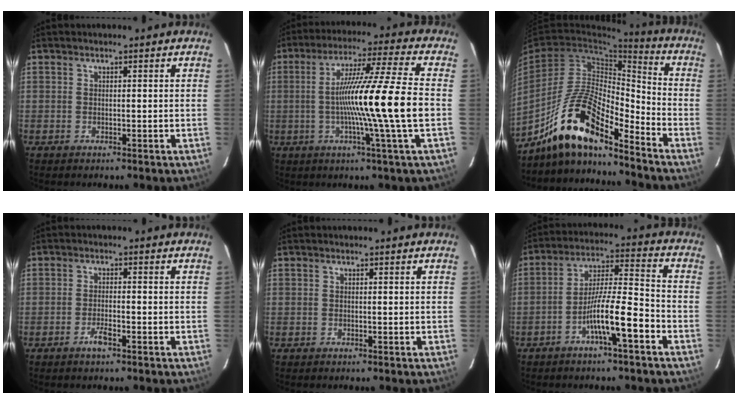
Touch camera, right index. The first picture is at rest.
{"total": 15.7, "force": [-2.0, -2.6, 15.3], "torque": [-0.261, -0.008, -0.040]}
{"total": 14.2, "force": [-10.9, 3.1, 8.5], "torque": [-0.161, 0.021, -0.195]}
{"total": 2.3, "force": [-1.4, 0.3, 1.8], "torque": [-0.035, 0.000, -0.027]}
{"total": 0.0}
{"total": 10.0, "force": [-4.8, 0.6, 8.7], "torque": [-0.156, 0.015, -0.085]}